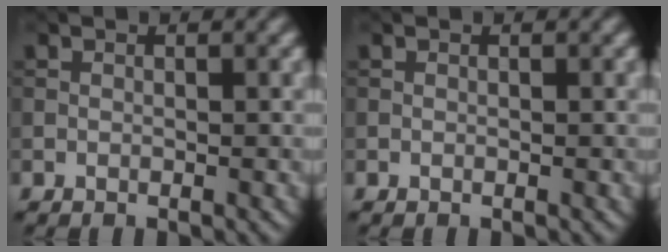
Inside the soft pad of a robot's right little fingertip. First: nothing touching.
{"total": 0.0}